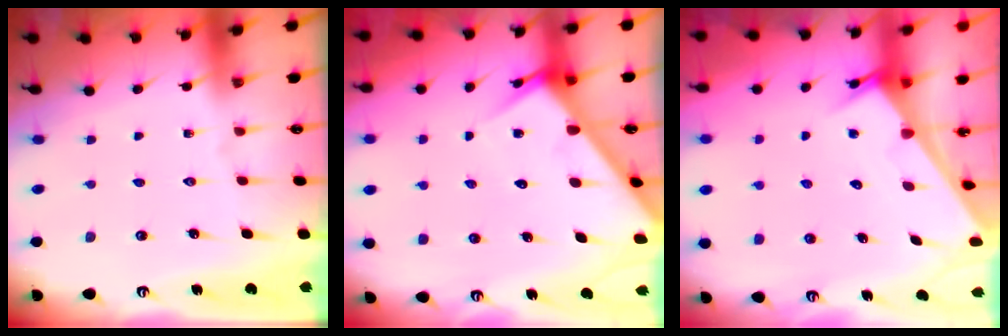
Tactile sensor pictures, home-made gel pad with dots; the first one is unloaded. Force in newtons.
{"total": 5.1, "press": 5.0, "slide": 0.3}
{"total": 2.5, "press": 2.5, "slide": 0.1}